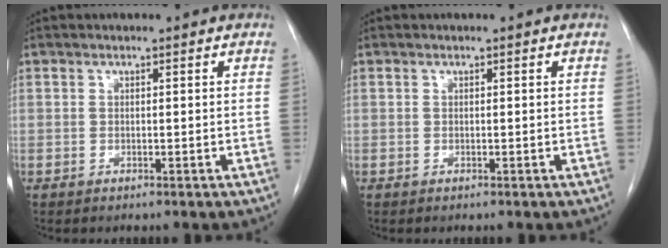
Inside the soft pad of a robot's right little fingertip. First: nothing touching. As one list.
[{"total": 0.0}]